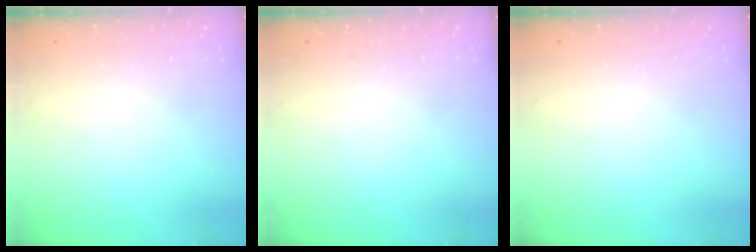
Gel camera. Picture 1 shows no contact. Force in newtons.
{"total": 0.0}
{"total": 0.0}